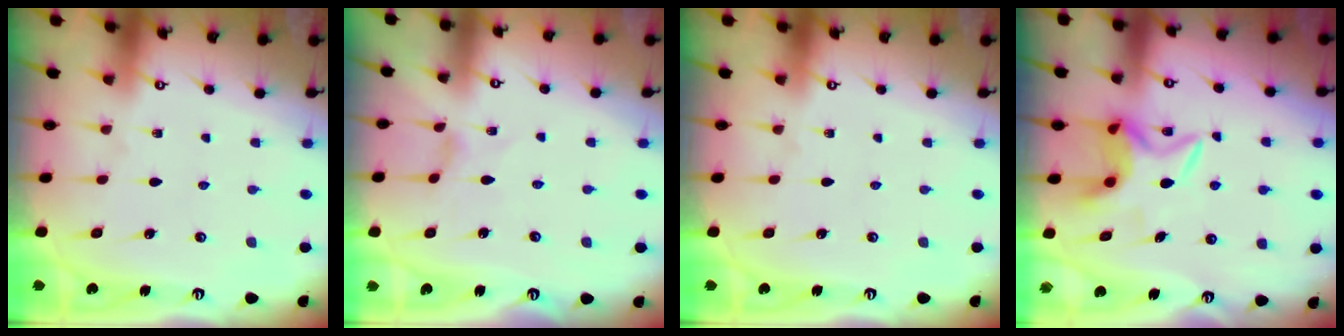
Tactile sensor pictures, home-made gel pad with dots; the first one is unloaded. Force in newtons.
{"total": 0.0}
{"total": 0.0}
{"total": 7.1, "press": 7.0, "slide": 0.7}